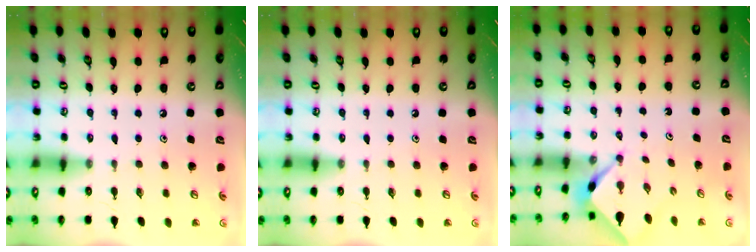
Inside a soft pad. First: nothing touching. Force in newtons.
{"total": 0.0}
{"total": 2.3, "press": 2.2, "slide": 0.3}